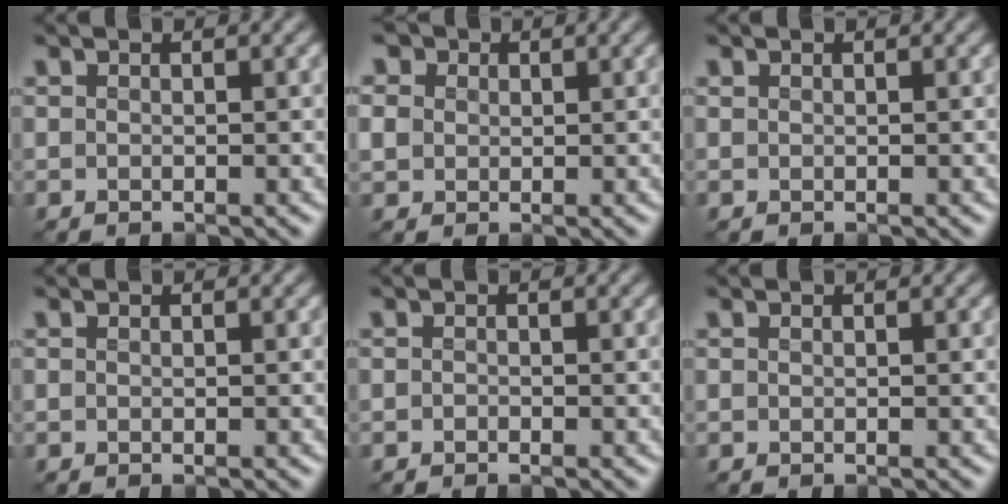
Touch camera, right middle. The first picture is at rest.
{"total": 4.2, "force": [1.6, 3.4, 1.8], "torque": [-0.072, 0.010, 0.025]}
{"total": 0.0}
{"total": 0.0}
{"total": 0.5, "force": [-0.5, 0.2, 0.1], "torque": [0.001, -0.007, -0.012]}
{"total": 0.0}